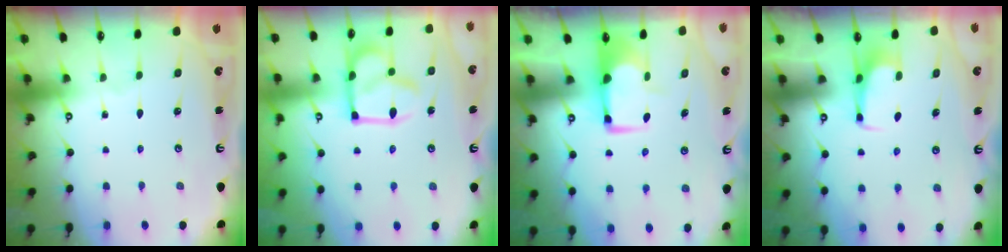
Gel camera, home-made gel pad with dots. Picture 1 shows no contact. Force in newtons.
{"total": 7.8, "press": 7.8, "slide": 0.5}
{"total": 2.4, "press": 2.3, "slide": 0.5}
{"total": 2.1, "press": 2.1, "slide": 0.1}